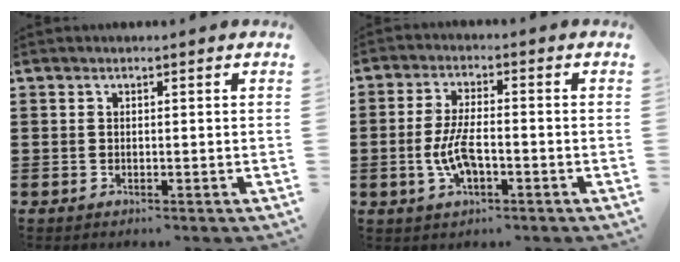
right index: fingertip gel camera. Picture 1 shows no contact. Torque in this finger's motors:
{"motor_torque": [2.11, 0.03, 0.19, 0.13]}